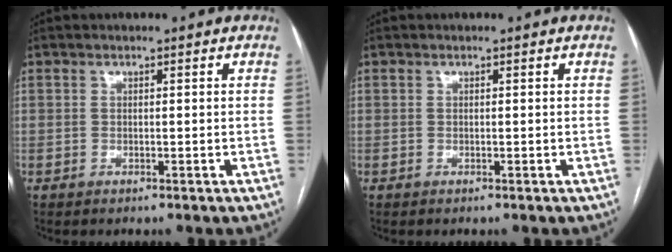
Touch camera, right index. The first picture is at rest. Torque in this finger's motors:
{"motor_torque": [0.01, 0.00, 0.00, 0.00]}